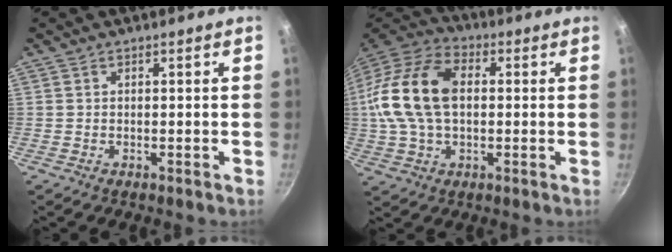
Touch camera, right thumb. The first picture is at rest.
{"total": 19.5, "force": [1.4, 12.4, 14.9], "torque": [-0.286, 0.034, 0.014]}